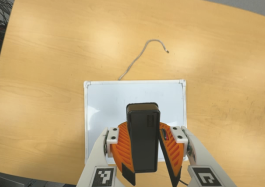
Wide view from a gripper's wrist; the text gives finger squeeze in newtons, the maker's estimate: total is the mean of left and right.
{"total": 10.2, "left": 10.2, "right": 10.1}